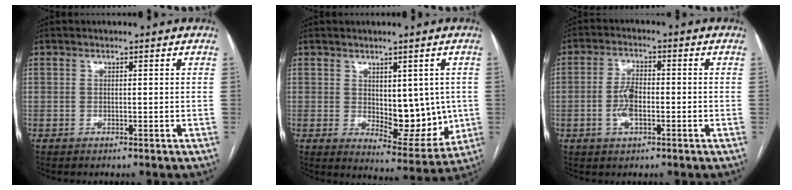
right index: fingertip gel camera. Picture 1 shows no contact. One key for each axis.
{"total": 9.9, "fx": 0.1, "fy": 4.9, "fz": 8.6, "tx": -0.104, "ty": -0.012, "tz": 0.021}
{"total": 5.0, "fx": -1.3, "fy": 2.1, "fz": 4.3, "tx": -0.092, "ty": 0.006, "tz": -0.023}